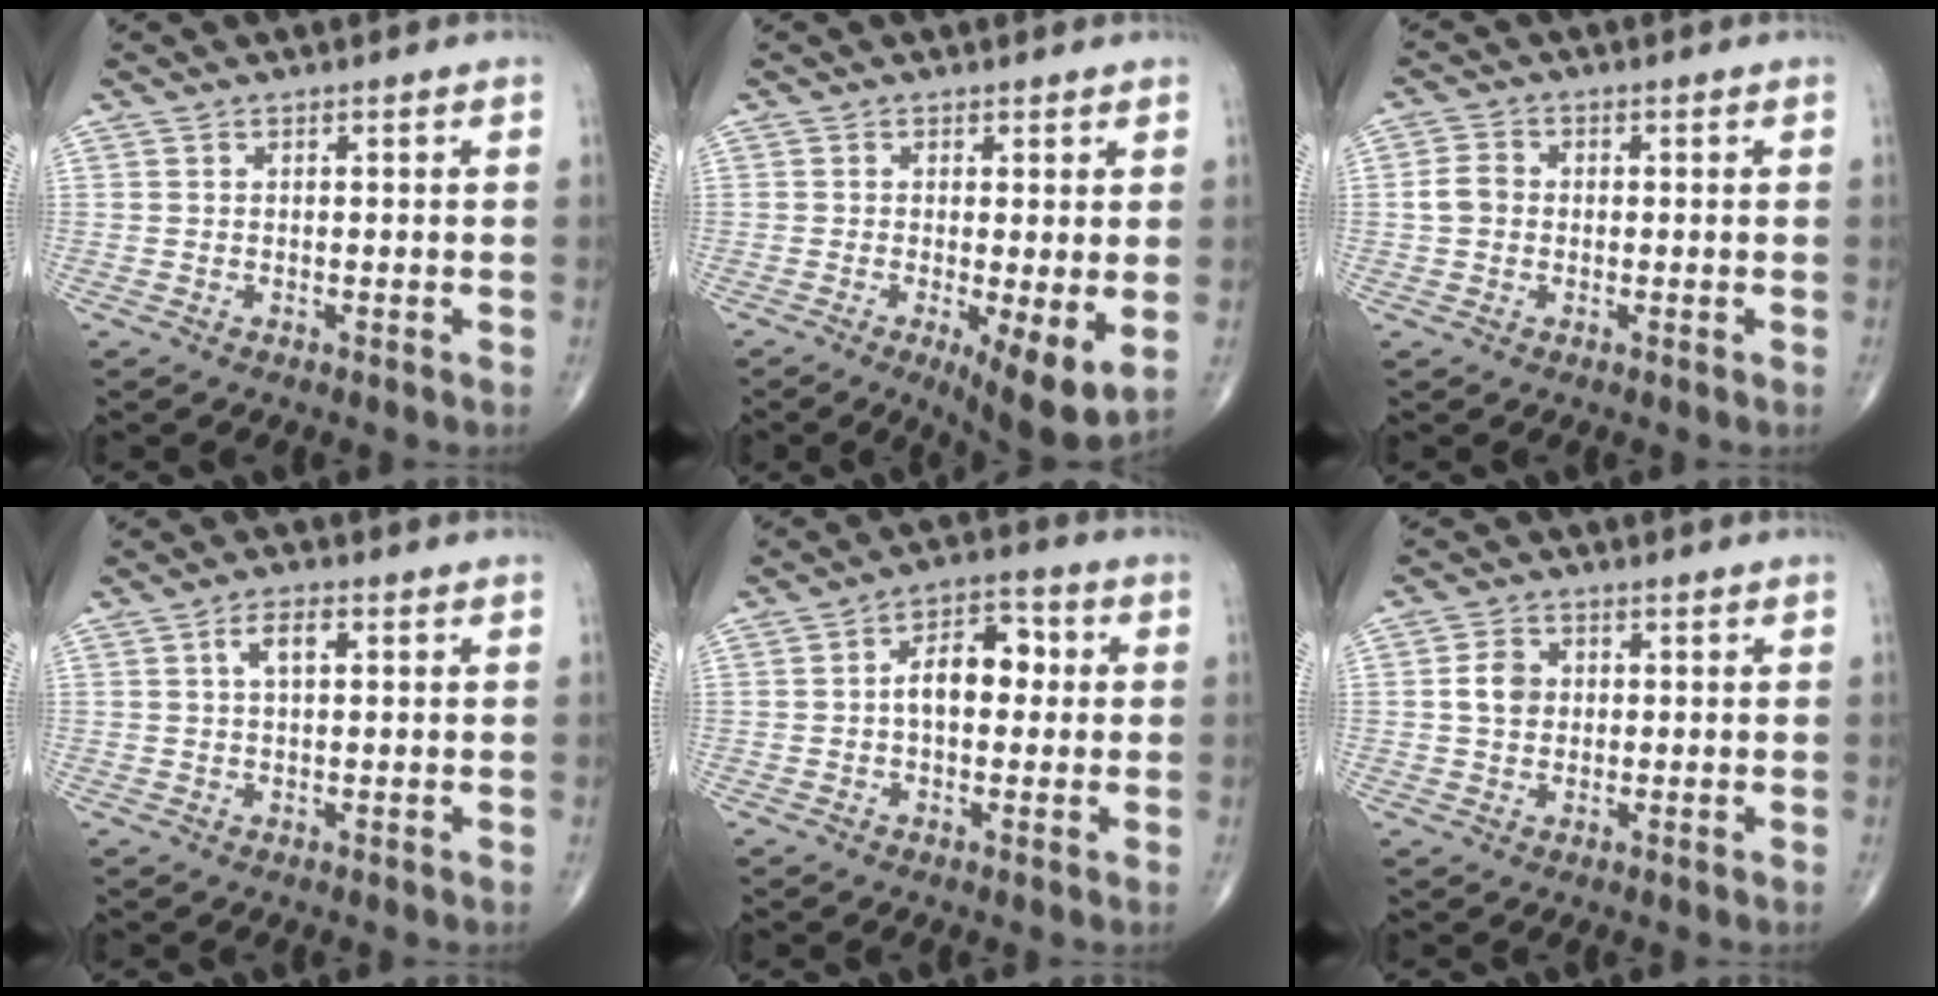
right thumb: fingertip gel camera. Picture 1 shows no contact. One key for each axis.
{"total": 8.4, "fx": -1.5, "fy": 2.2, "fz": 8.0, "tx": -0.124, "ty": -0.027, "tz": -0.022}
{"total": 3.6, "fx": -0.2, "fy": 3.0, "fz": 2.0, "tx": -0.036, "ty": 0.010, "tz": -0.009}
{"total": 4.0, "fx": 1.1, "fy": 1.8, "fz": 3.3, "tx": -0.059, "ty": 0.009, "tz": 0.018}
{"total": 8.6, "fx": 0.4, "fy": 5.2, "fz": 6.9, "tx": -0.088, "ty": 0.025, "tz": -0.003}
{"total": 4.5, "fx": 0.4, "fy": 3.6, "fz": 2.7, "tx": -0.039, "ty": 0.005, "tz": 0.004}